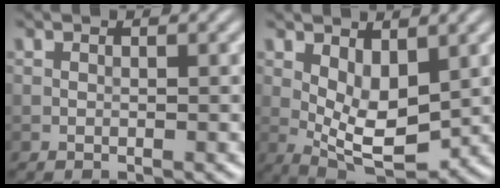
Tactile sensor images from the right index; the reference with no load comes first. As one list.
[{"total": 5.7, "force": [1.1, 2.8, 4.8], "torque": [-0.085, -0.009, 0.023]}]